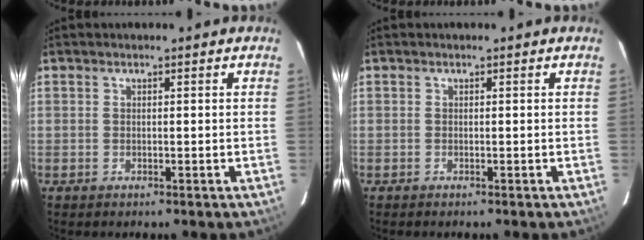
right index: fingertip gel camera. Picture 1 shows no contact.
{"total": 0.0}